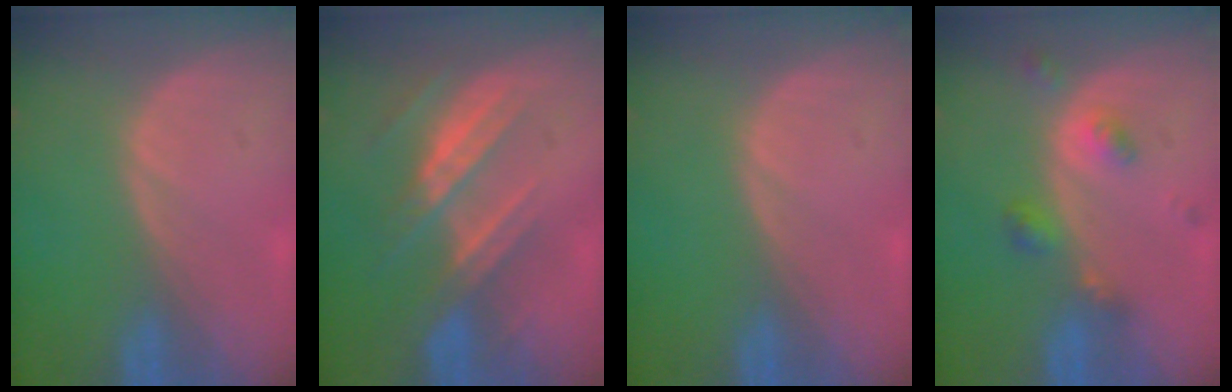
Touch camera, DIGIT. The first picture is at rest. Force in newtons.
{"total": 7.3, "press": 6.8, "slide": 2.7}
{"total": 0.0}
{"total": 4.6, "press": 4.1, "slide": 2.1}